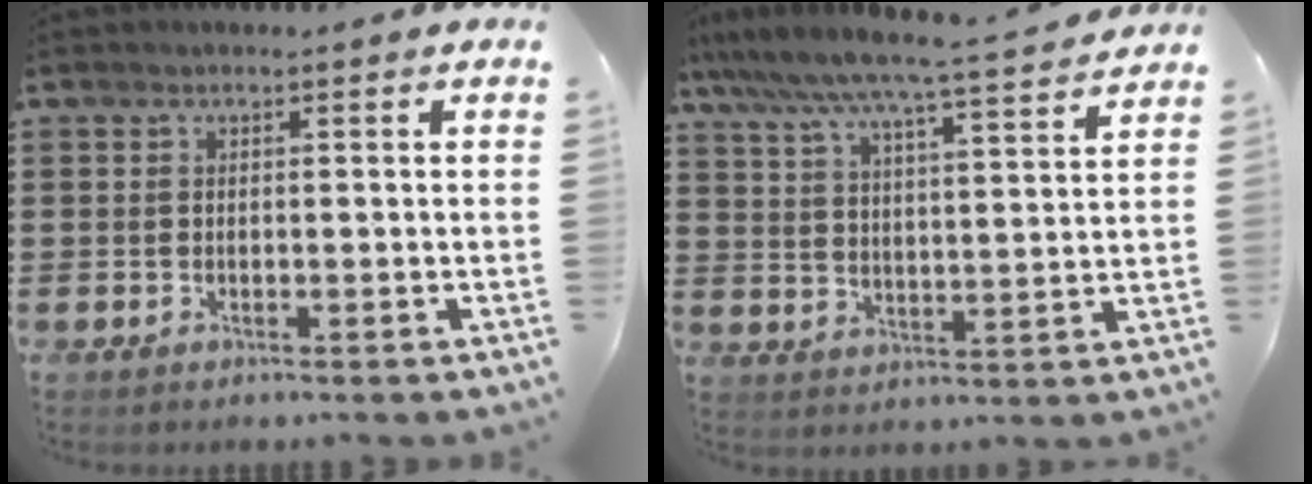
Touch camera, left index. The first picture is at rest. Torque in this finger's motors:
{"motor_torque": [2.14, 0.00, 0.33, 0.21]}